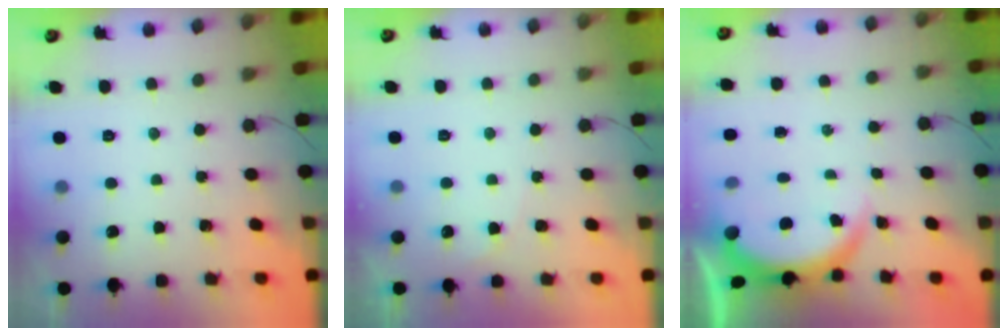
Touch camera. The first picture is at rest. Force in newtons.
{"total": 3.5, "press": 3.5, "slide": 0.2}
{"total": 3.9, "press": 3.9, "slide": 0.2}